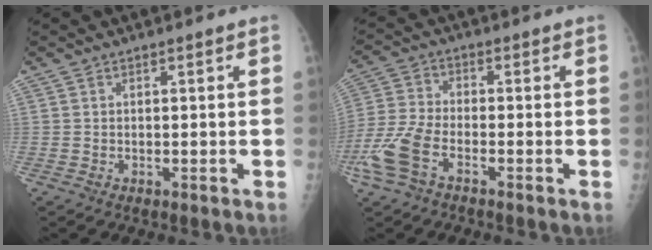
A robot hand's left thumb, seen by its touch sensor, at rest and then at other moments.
{"total": 9.1, "force": [-4.5, 4.5, 6.6], "torque": [-0.159, 0.015, -0.093]}